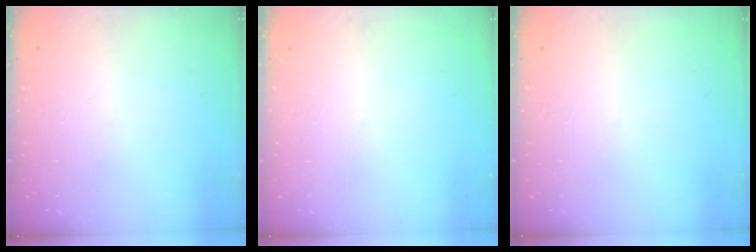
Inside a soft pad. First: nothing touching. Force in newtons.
{"total": 0.0}
{"total": 0.0}